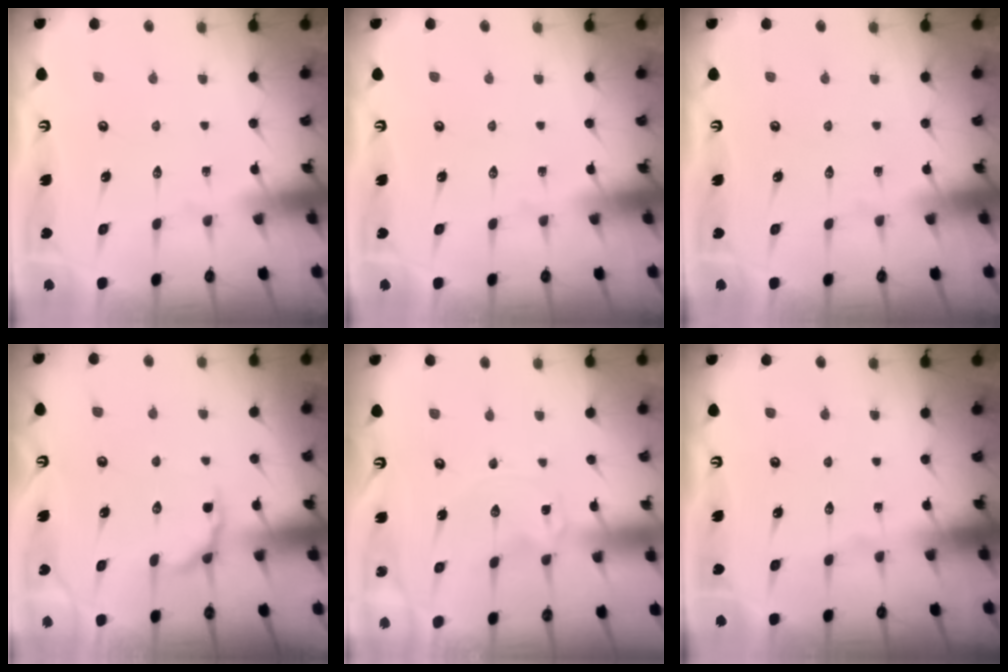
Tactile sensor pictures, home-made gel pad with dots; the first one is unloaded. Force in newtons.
{"total": 0.0}
{"total": 0.0}
{"total": 5.6, "press": 5.2, "slide": 2.0}
{"total": 0.0}
{"total": 0.0}